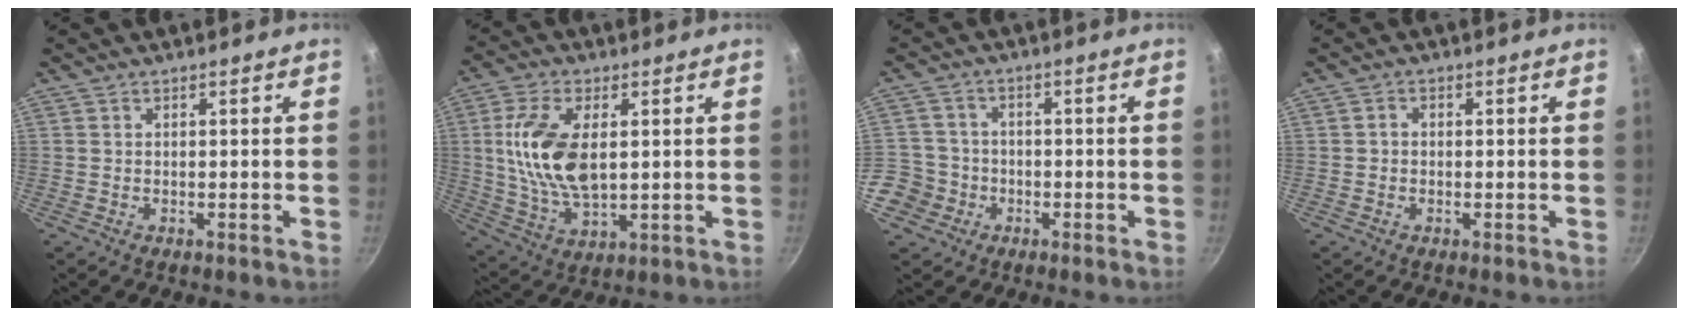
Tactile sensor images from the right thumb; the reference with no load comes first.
{"total": 14.5, "force": [2.2, 7.7, 12.1], "torque": [-0.230, -0.007, 0.046]}
{"total": 8.3, "force": [-2.8, 7.6, 1.9], "torque": [-0.021, 0.034, -0.055]}
{"total": 1.4, "force": [-0.2, 1.2, 0.7], "torque": [-0.012, 0.007, -0.005]}